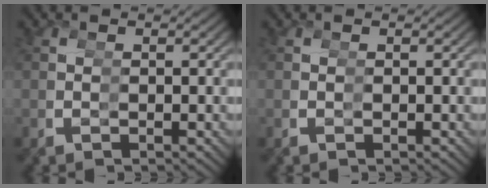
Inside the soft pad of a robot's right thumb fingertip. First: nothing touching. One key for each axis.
{"total": 0.0}